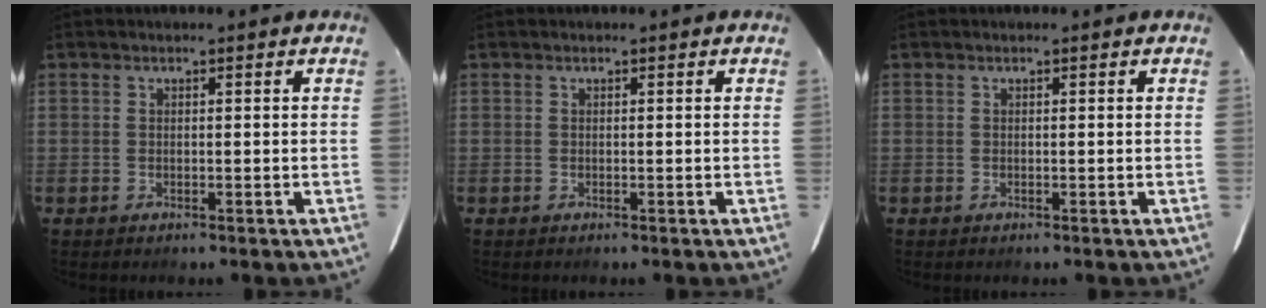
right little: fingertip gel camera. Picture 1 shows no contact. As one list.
[{"total": 0.0}, {"total": 0.0}]